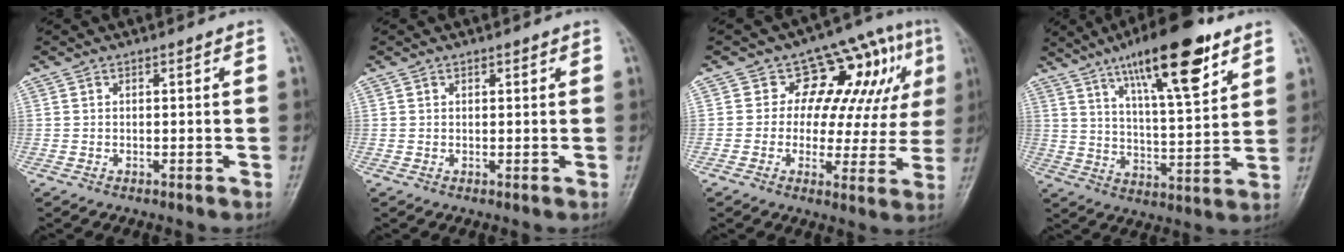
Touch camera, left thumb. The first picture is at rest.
{"total": 0.6, "force": [0.5, 0.4, 0.2], "torque": [0.002, -0.003, 0.006]}
{"total": 14.2, "force": [4.4, 8.8, 10.2], "torque": [-0.072, 0.008, 0.051]}
{"total": 18.2, "force": [10.6, 4.7, 14.1], "torque": [-0.202, -0.044, 0.175]}